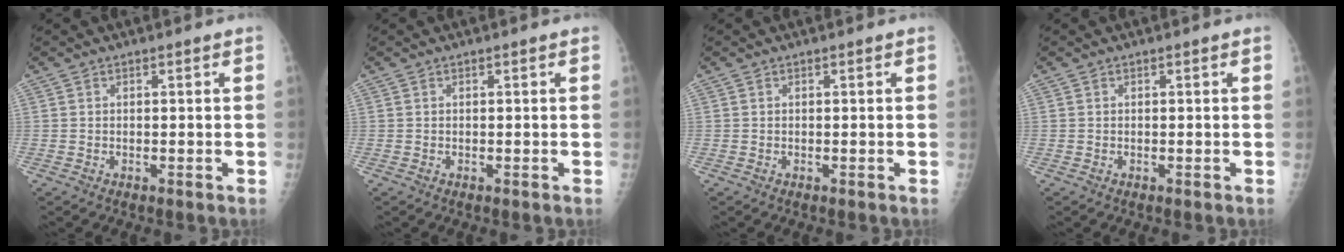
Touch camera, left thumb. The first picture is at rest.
{"total": 0.0}
{"total": 0.0}
{"total": 0.0}